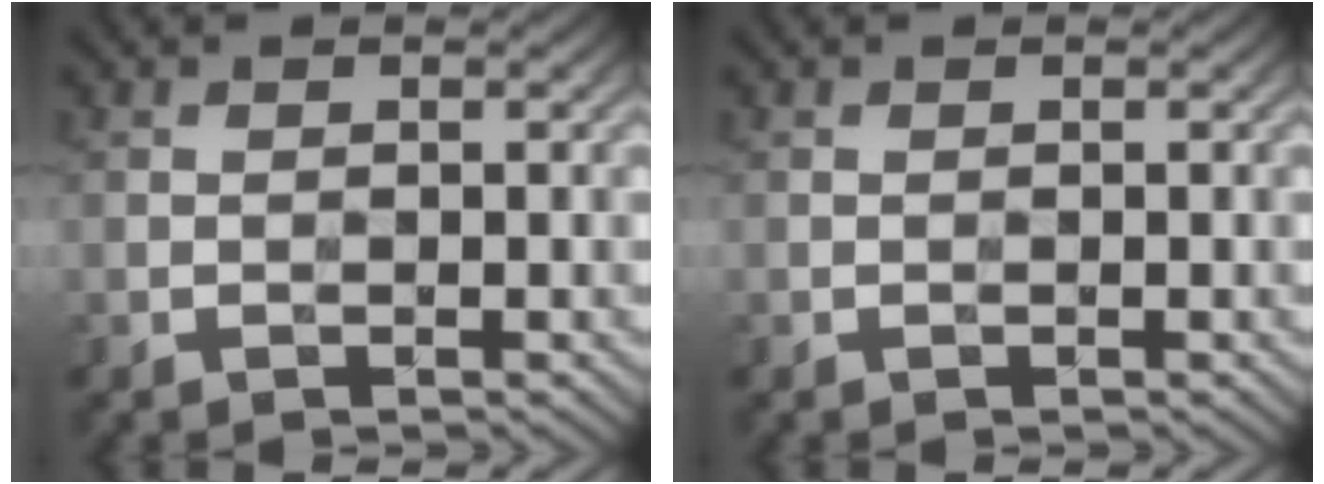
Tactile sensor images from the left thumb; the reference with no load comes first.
{"total": 0.0}